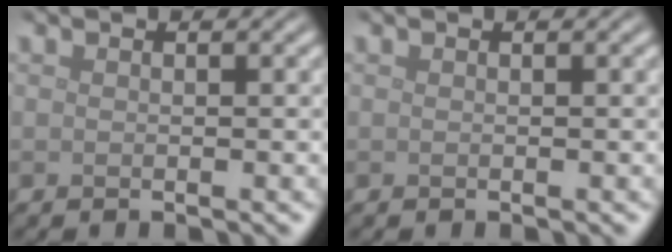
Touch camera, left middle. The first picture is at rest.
{"total": 0.0}